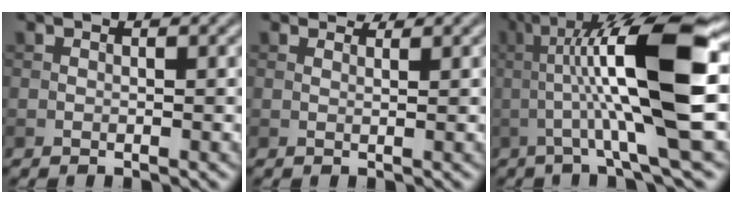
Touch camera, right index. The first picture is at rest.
{"total": 1.4, "force": [1.3, 0.2, 0.4], "torque": [-0.012, -0.005, 0.016]}
{"total": 12.2, "force": [0.3, 2.2, 12.0], "torque": [-0.185, 0.020, 0.004]}